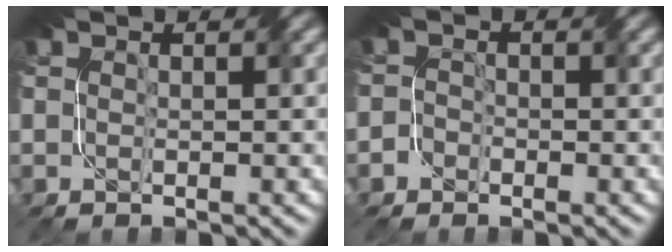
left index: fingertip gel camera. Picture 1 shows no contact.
{"total": 1.3, "force": [-1.3, 0.5, -0.1], "torque": [0.020, 0.003, -0.026]}